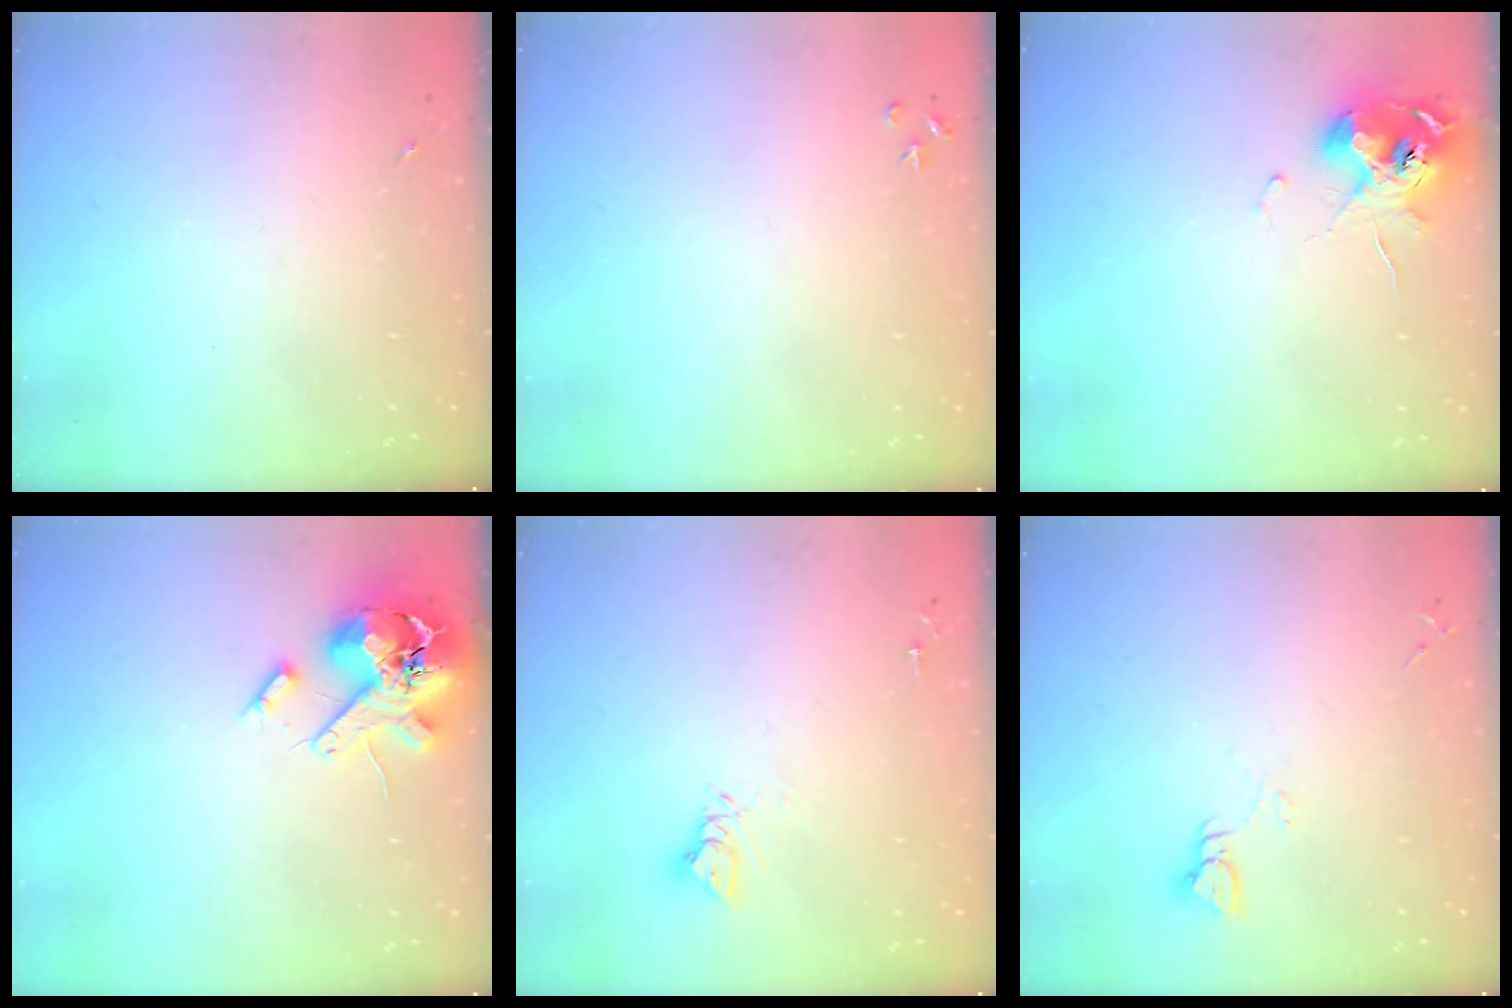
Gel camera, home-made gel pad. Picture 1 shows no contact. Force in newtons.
{"total": 3.6, "press": 3.5, "slide": 0.5}
{"total": 10.8, "press": 10.7, "slide": 1.2}
{"total": 16.0, "press": 15.8, "slide": 2.6}
{"total": 6.2, "press": 6.2, "slide": 0.3}
{"total": 3.8, "press": 3.8, "slide": 0.5}